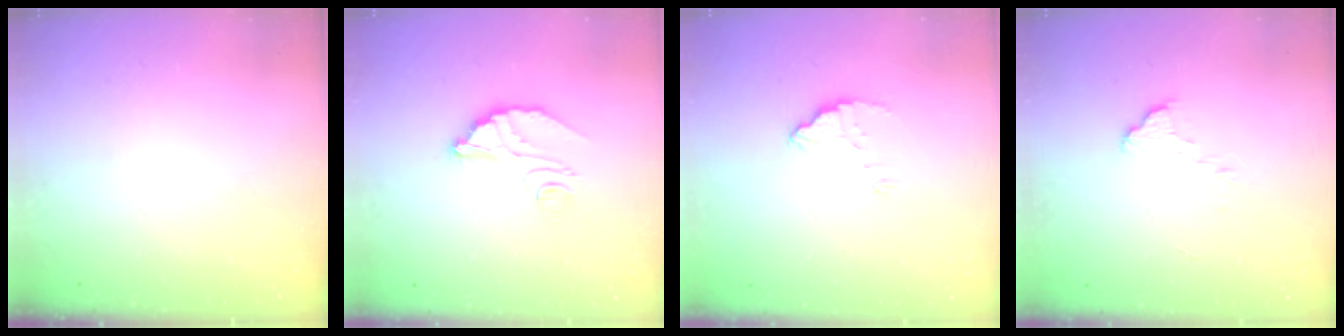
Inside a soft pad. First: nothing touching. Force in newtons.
{"total": 7.6, "press": 7.6, "slide": 0.7}
{"total": 2.8, "press": 2.8, "slide": 0.1}
{"total": 5.2, "press": 5.1, "slide": 0.4}